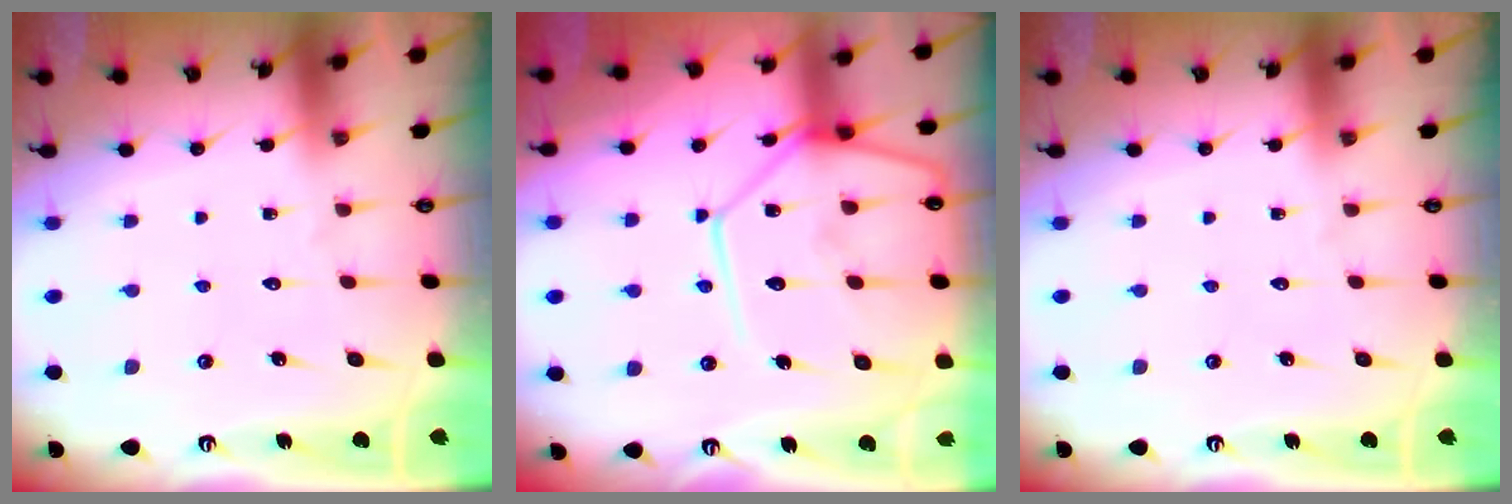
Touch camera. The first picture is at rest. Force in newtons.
{"total": 16.8, "press": 16.7, "slide": 1.7}
{"total": 0.0}